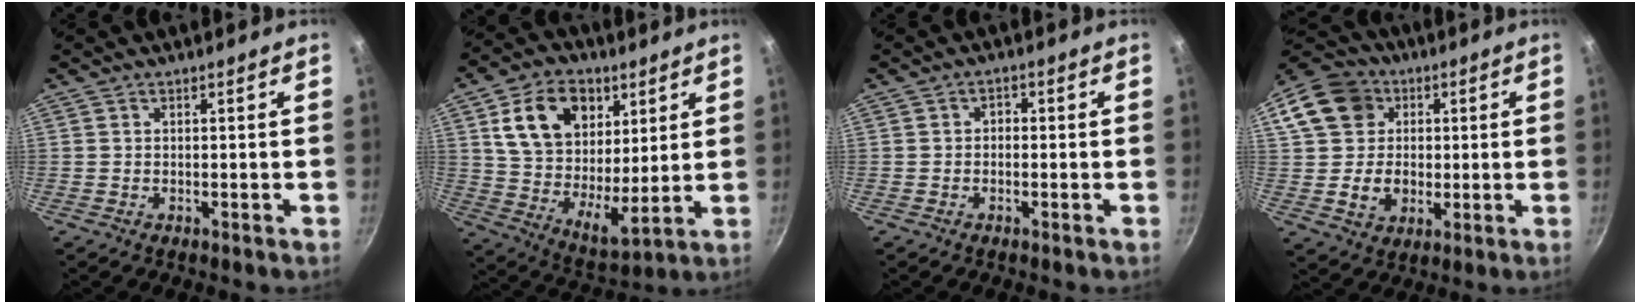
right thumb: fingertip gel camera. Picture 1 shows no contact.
{"total": 18.8, "force": [7.7, 12.2, 11.9], "torque": [-0.175, -0.028, 0.135]}
{"total": 1.5, "force": [-0.3, 1.2, 0.9], "torque": [-0.013, 0.008, -0.008]}
{"total": 16.7, "force": [3.5, 14.2, 8.1], "torque": [-0.132, 0.025, 0.065]}